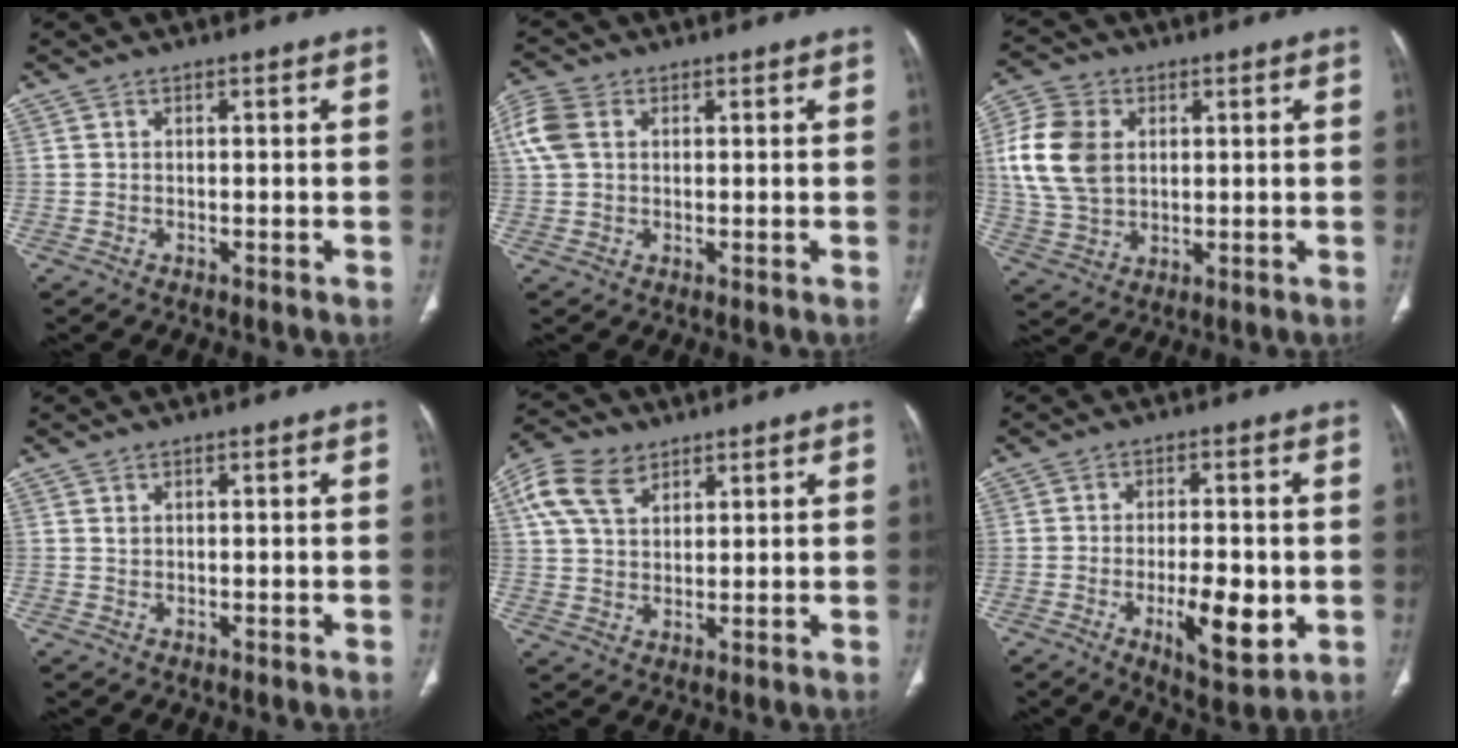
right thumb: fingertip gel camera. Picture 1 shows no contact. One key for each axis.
{"total": 6.4, "fx": 1.7, "fy": 4.5, "fz": 4.2, "tx": -0.109, "ty": 0.017, "tz": 0.033}
{"total": 12.8, "fx": 2.4, "fy": 9.3, "fz": 8.5, "tx": -0.161, "ty": 0.000, "tz": 0.046}
{"total": 0.5, "fx": 0.3, "fy": 0.3, "fz": 0.3, "tx": 0.000, "ty": 0.000, "tz": 0.006}
{"total": 9.5, "fx": 4.8, "fy": 6.1, "fz": 5.5, "tx": -0.100, "ty": -0.001, "tz": 0.091}
{"total": 10.5, "fx": -2.6, "fy": 4.0, "fz": 9.4, "tx": -0.136, "ty": -0.007, "tz": -0.034}